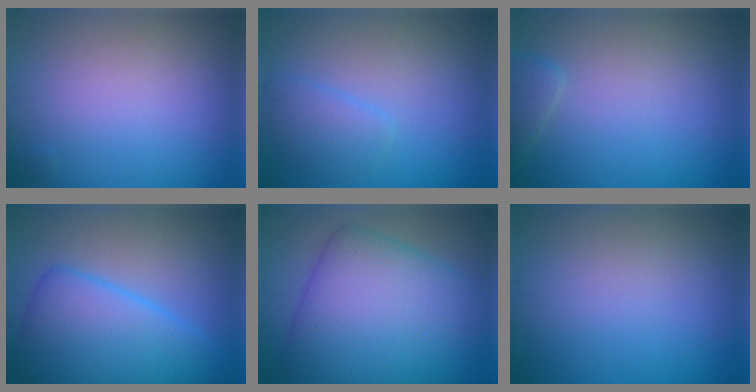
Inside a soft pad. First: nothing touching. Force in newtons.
{"total": 2.2, "press": 2.1, "slide": 0.2}
{"total": 1.3, "press": 1.3, "slide": 0.1}
{"total": 7.5, "press": 7.5, "slide": 0.2}
{"total": 11.0, "press": 11.0, "slide": 0.2}
{"total": 0.0}